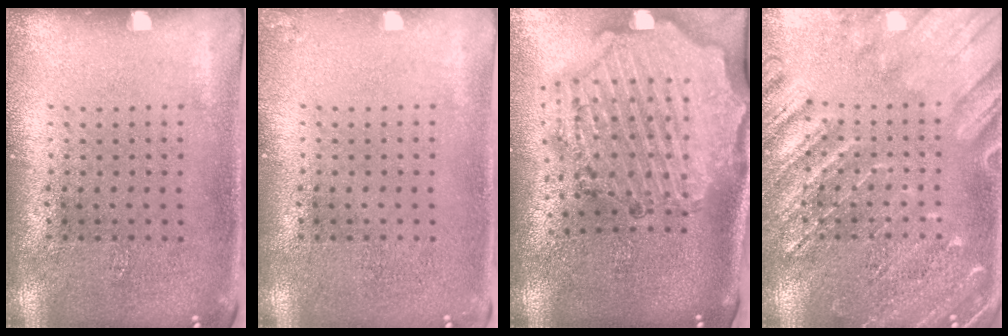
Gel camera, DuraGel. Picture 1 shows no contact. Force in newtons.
{"total": 0.6, "press": 0.6, "slide": 0.0}
{"total": 2.9, "press": 2.6, "slide": 1.2}
{"total": 4.4, "press": 4.3, "slide": 0.6}